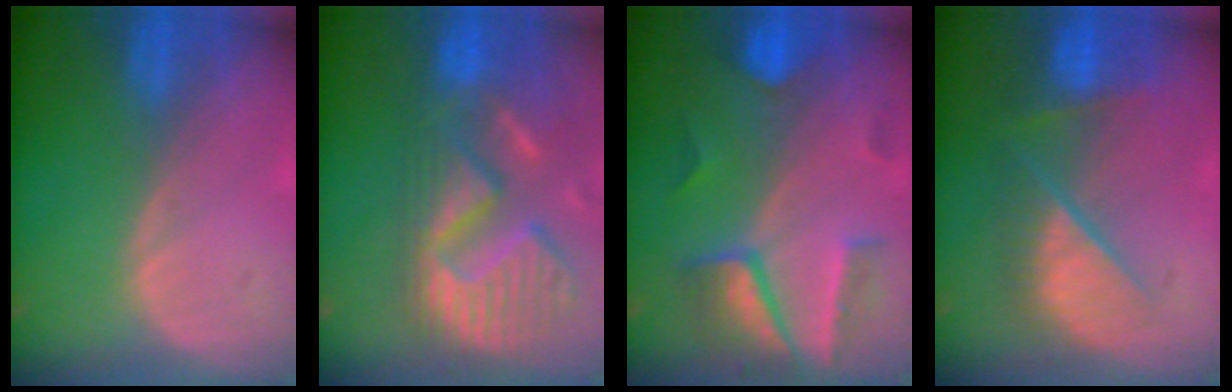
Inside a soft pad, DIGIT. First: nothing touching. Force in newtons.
{"total": 14.1, "press": 11.7, "slide": 7.7}
{"total": 7.9, "press": 7.6, "slide": 2.0}
{"total": 9.6, "press": 8.3, "slide": 4.8}